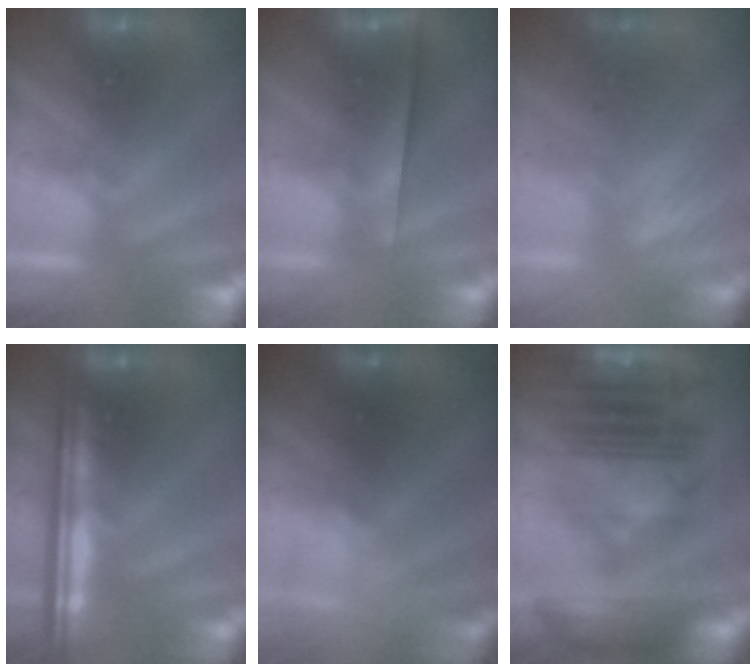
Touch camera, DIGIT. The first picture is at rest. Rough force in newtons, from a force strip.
{"total": 2.2}
{"total": 2.8}
{"total": 9.0}
{"total": 2.4}
{"total": 7.1}